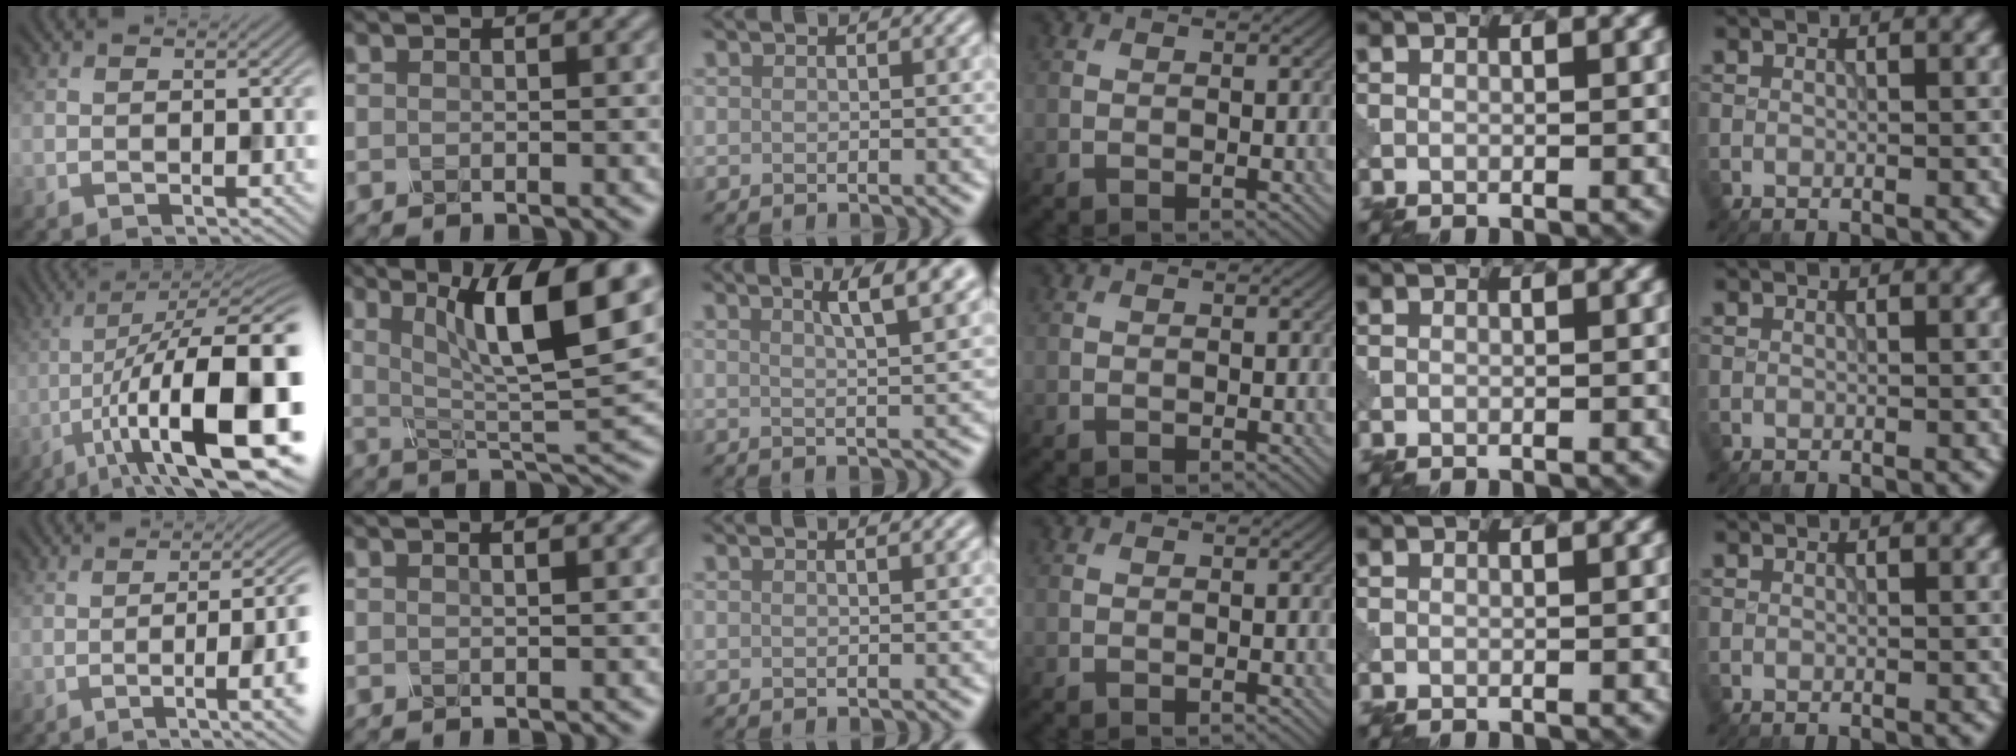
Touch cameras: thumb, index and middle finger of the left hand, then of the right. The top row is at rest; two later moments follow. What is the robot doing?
{"motion": "shake", "object": "plastic piggy bank"}